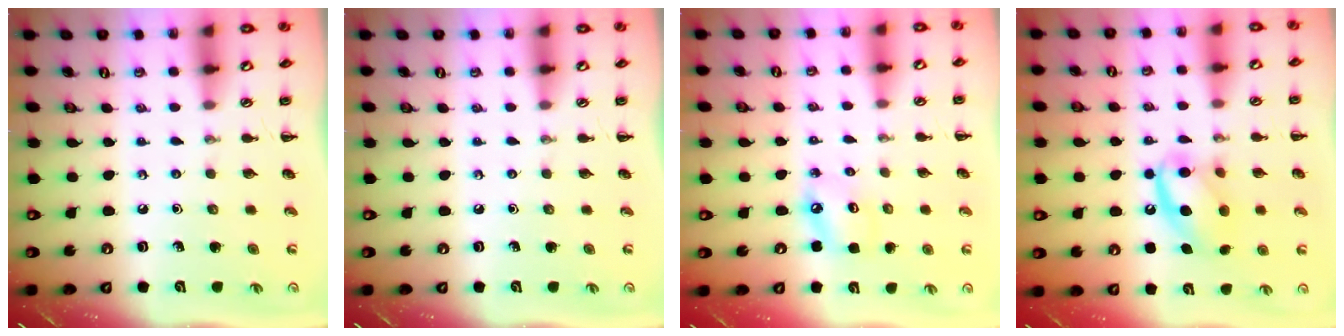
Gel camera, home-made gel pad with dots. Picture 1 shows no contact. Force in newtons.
{"total": 0.0}
{"total": 5.0, "press": 4.9, "slide": 0.8}
{"total": 13.8, "press": 13.7, "slide": 1.7}